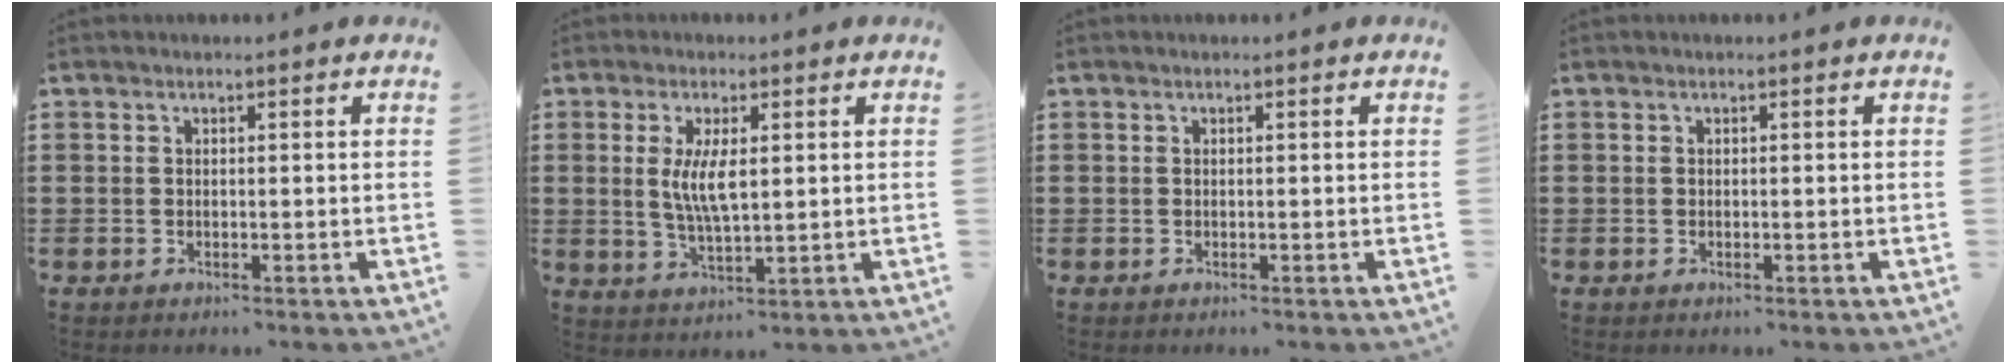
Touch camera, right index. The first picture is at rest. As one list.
[{"total": 5.9, "force": [0.8, 2.0, 5.5], "torque": [-0.114, 0.003, 0.011]}, {"total": 0.0}, {"total": 0.0}]